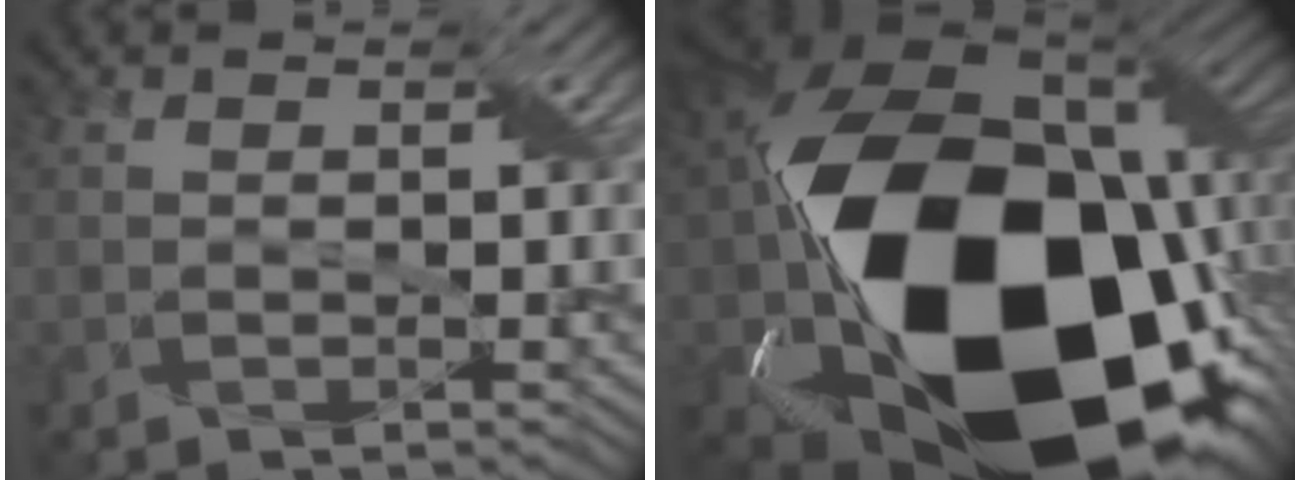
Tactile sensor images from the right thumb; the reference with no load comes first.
{"total": 23.7, "force": [-3.4, 16.4, 16.7], "torque": [-0.364, -0.070, -0.017]}